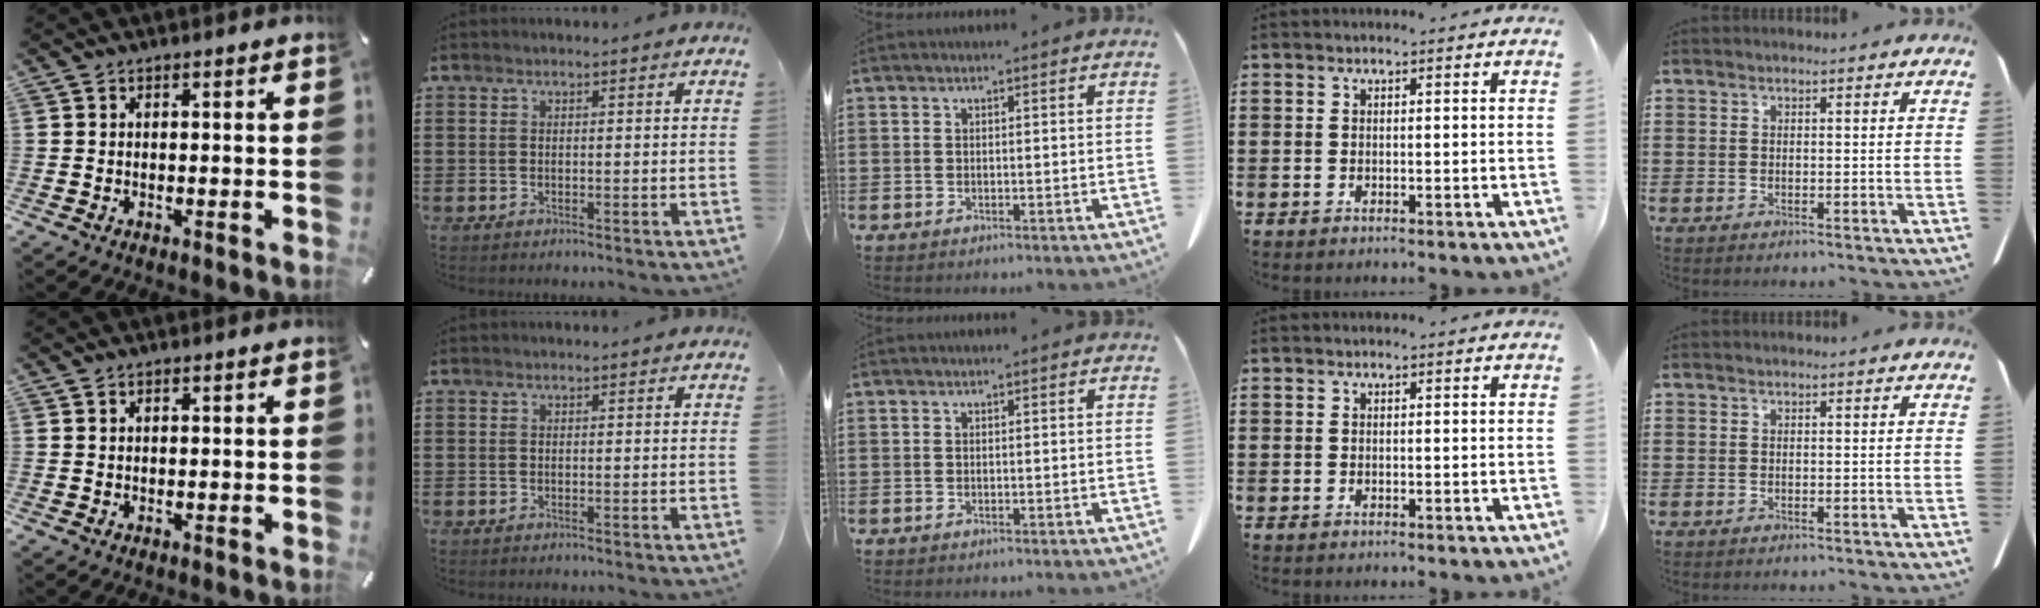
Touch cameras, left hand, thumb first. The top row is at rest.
{"thumb": {"total": 0.5, "force": [0.3, 0.3, 0.3], "torque": [-0.005, 0.000, 0.006]}}